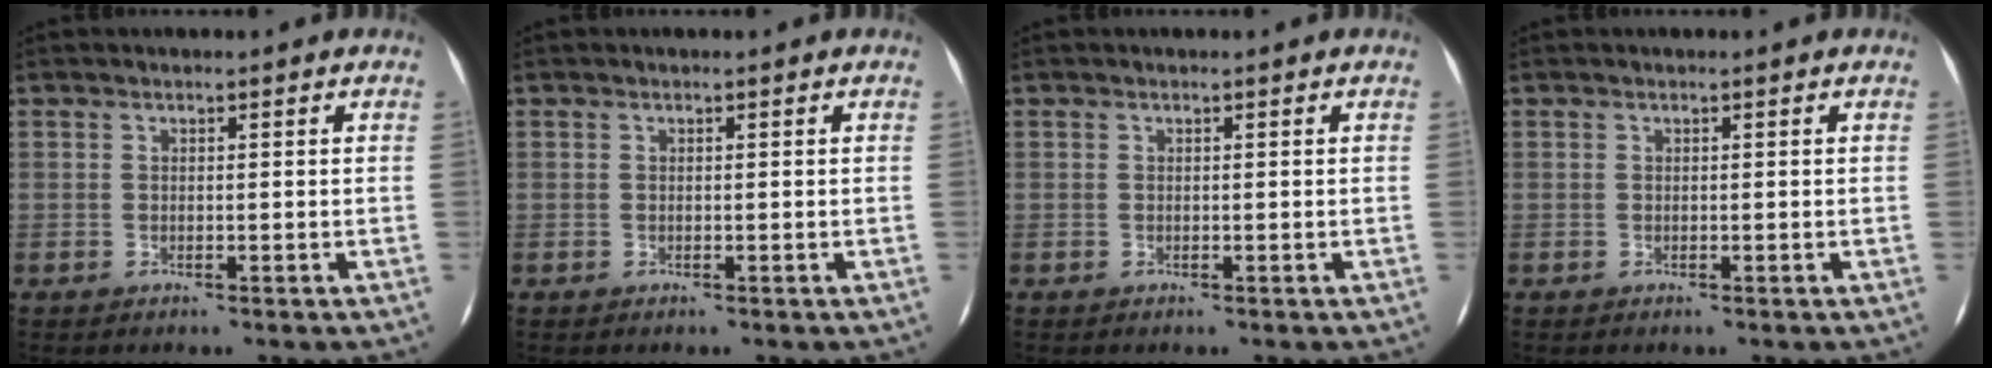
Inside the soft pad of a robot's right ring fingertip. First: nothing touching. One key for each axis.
{"total": 0.0}
{"total": 0.0}
{"total": 0.0}